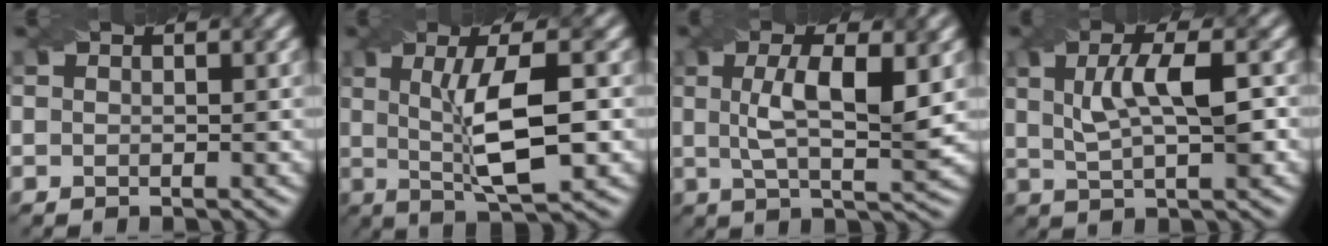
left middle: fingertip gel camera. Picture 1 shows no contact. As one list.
[{"total": 7.9, "force": [0.3, 2.0, 7.7], "torque": [-0.130, 0.006, 0.008]}, {"total": 6.2, "force": [1.0, 1.8, 5.9], "torque": [-0.102, 0.001, 0.019]}, {"total": 5.6, "force": [1.2, 1.8, 5.2], "torque": [-0.093, 0.008, 0.022]}]